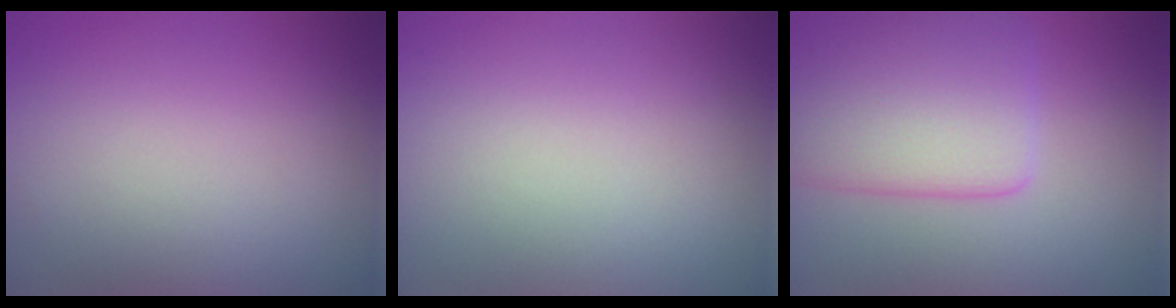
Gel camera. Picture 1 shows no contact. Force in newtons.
{"total": 0.0}
{"total": 5.7, "press": 5.7, "slide": 0.1}